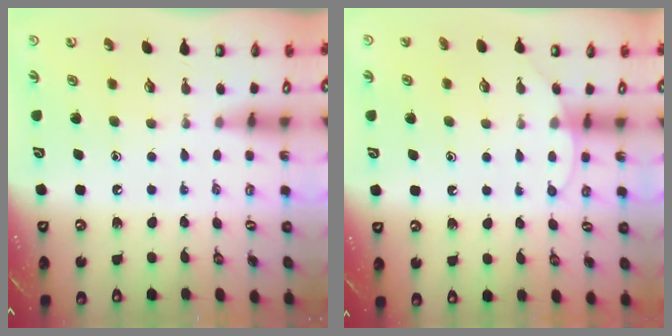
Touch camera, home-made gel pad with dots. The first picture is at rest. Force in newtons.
{"total": 4.8, "press": 4.7, "slide": 0.4}